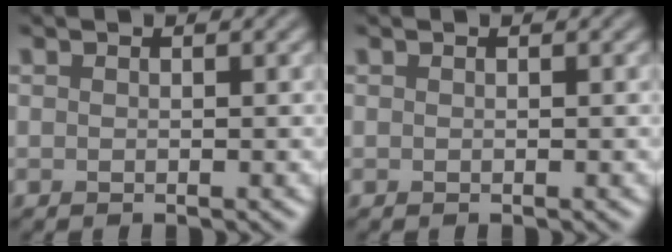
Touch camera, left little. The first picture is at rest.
{"total": 0.0}